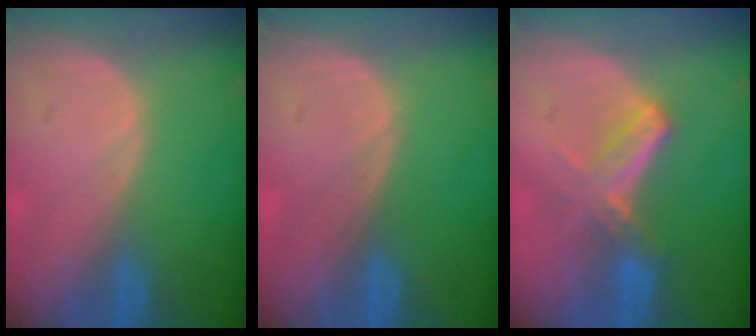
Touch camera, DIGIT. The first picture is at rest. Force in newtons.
{"total": 0.0}
{"total": 5.8, "press": 5.2, "slide": 2.5}